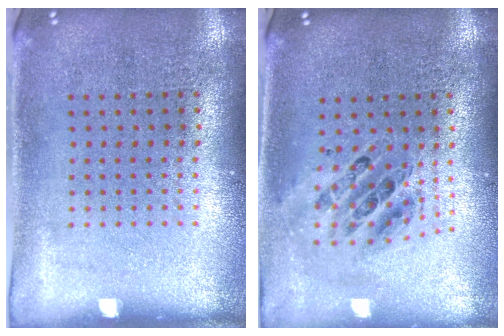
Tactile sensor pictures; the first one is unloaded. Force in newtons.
{"total": 0.8, "press": 0.8, "slide": 0.1}